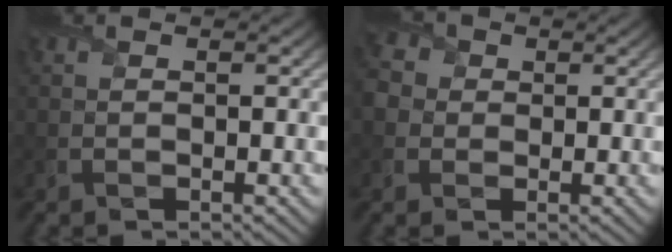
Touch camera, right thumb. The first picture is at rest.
{"total": 4.0, "force": [0.3, 3.6, 1.5], "torque": [-0.053, 0.009, -0.004]}